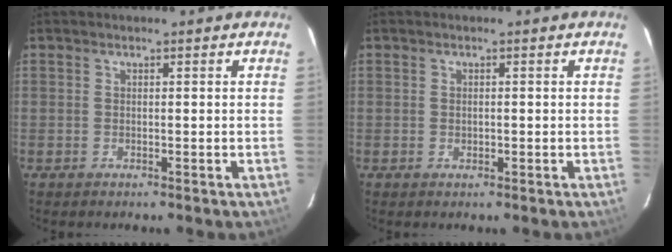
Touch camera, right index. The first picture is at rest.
{"total": 0.5, "force": [0.0, 0.5, 0.3], "torque": [-0.003, 0.002, 0.001]}